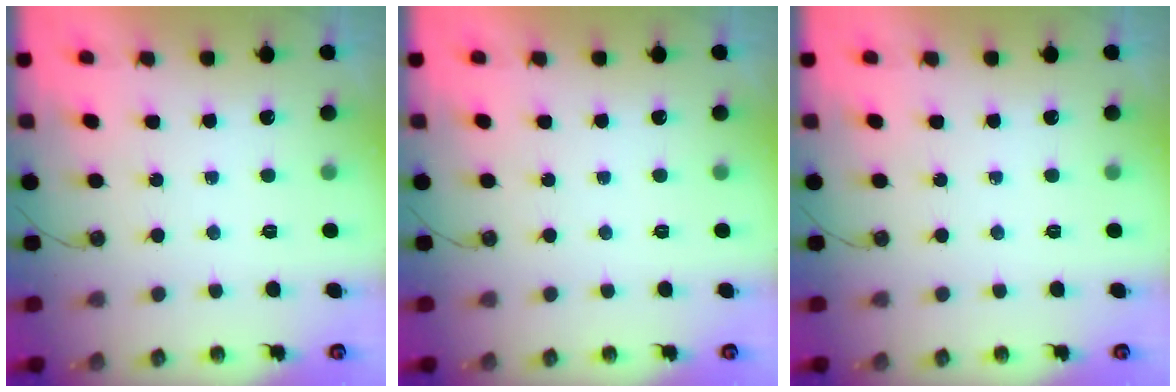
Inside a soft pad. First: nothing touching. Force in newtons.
{"total": 0.0}
{"total": 0.0}